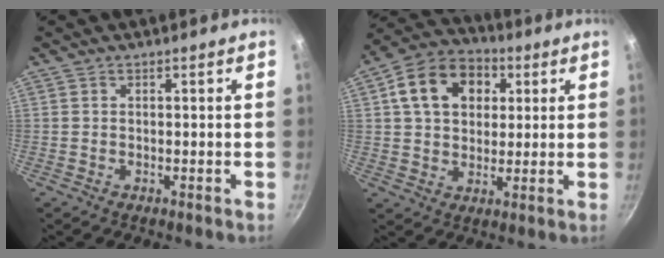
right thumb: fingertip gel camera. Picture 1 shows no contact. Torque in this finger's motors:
{"motor_torque": [0.40, 2.52, 1.20, 0.04, 0.12]}